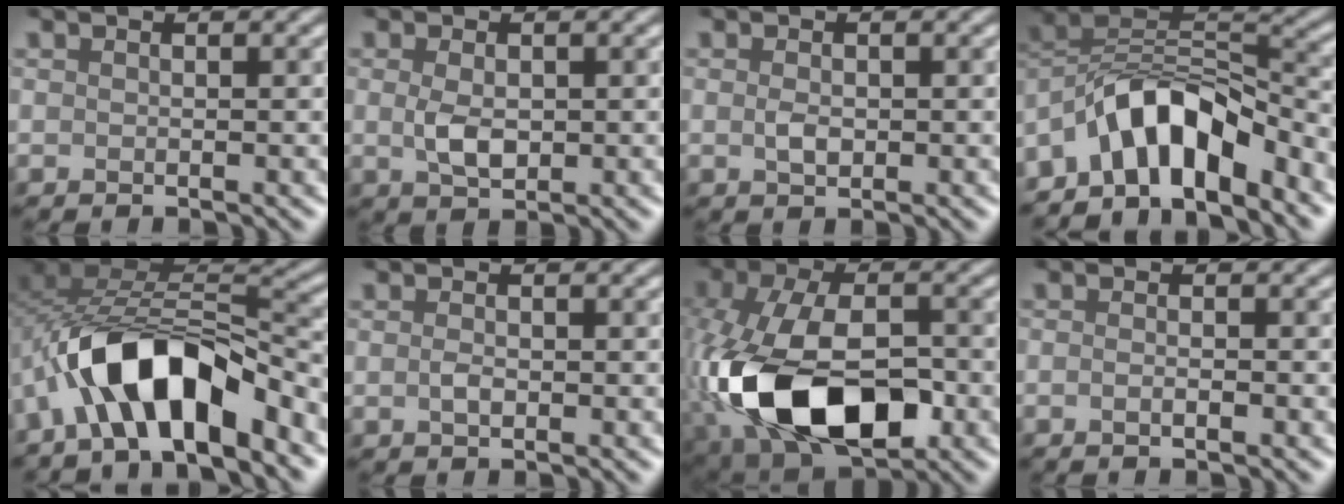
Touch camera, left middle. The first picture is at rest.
{"total": 2.4, "force": [-0.1, 1.3, 2.1], "torque": [-0.049, 0.004, 0.003]}
{"total": 1.2, "force": [-0.3, 0.6, 1.0], "torque": [-0.026, 0.005, -0.002]}
{"total": 8.7, "force": [-5.2, 3.6, 6.0], "torque": [-0.095, 0.020, -0.093]}
{"total": 9.2, "force": [-5.0, 3.7, 6.8], "torque": [-0.112, 0.019, -0.083]}
{"total": 0.8, "force": [-0.4, 0.2, 0.7], "torque": [-0.020, 0.006, -0.005]}
{"total": 13.7, "force": [-4.5, 7.7, 10.4], "torque": [-0.229, -0.020, -0.073]}
{"total": 1.2, "force": [-0.6, 0.1, 1.1], "torque": [-0.012, 0.006, -0.015]}